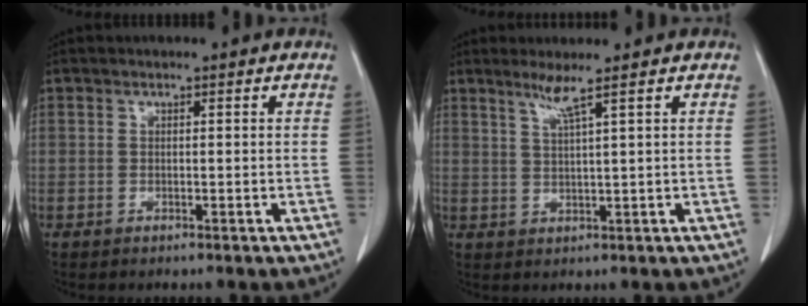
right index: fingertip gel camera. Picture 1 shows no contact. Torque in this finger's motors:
{"motor_torque": [-0.02, 0.20, 0.04, 0.05]}